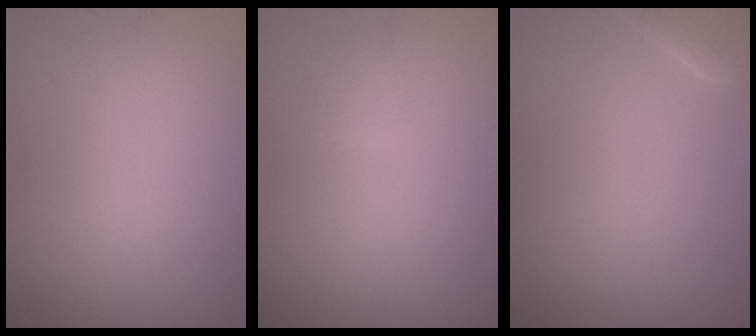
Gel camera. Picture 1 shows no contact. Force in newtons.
{"total": 0.9, "press": 0.9, "slide": 0.1}
{"total": 2.3, "press": 2.3, "slide": 0.3}